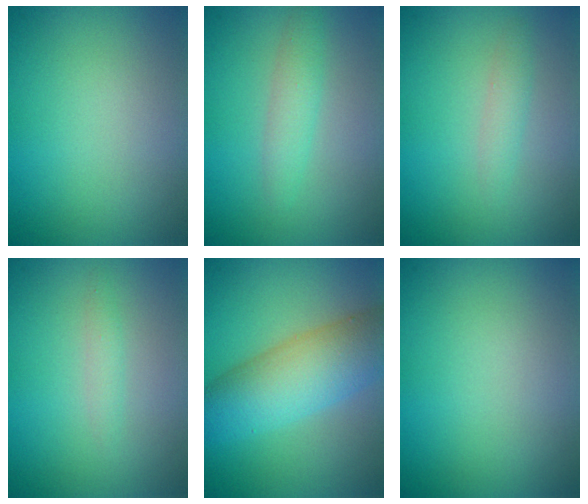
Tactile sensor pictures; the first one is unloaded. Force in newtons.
{"total": 1.9, "press": 1.9, "slide": 0.1}
{"total": 1.2, "press": 1.2, "slide": 0.0}
{"total": 1.0, "press": 1.0, "slide": 0.0}
{"total": 7.3, "press": 7.3, "slide": 0.2}
{"total": 0.0}